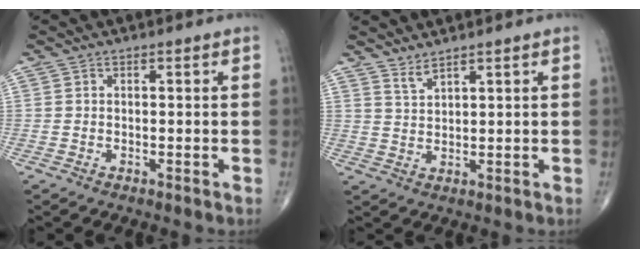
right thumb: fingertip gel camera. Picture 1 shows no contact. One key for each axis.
{"total": 2.5, "fx": 2.3, "fy": 0.2, "fz": 1.0, "tx": -0.019, "ty": -0.020, "tz": 0.048}